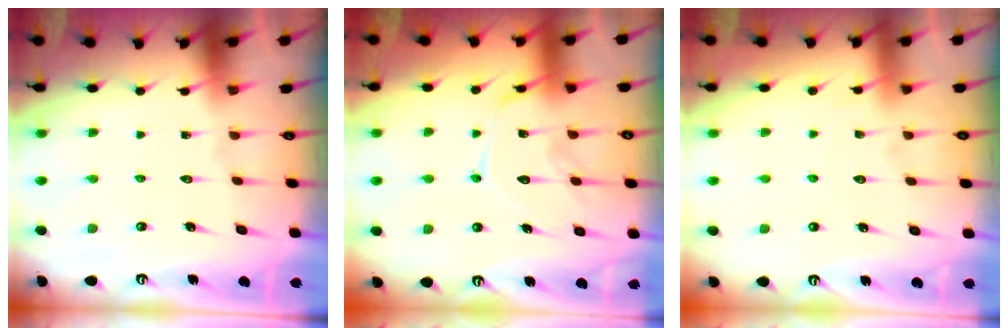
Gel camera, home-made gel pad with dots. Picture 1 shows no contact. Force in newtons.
{"total": 14.5, "press": 14.4, "slide": 1.4}
{"total": 4.7, "press": 4.7, "slide": 0.5}